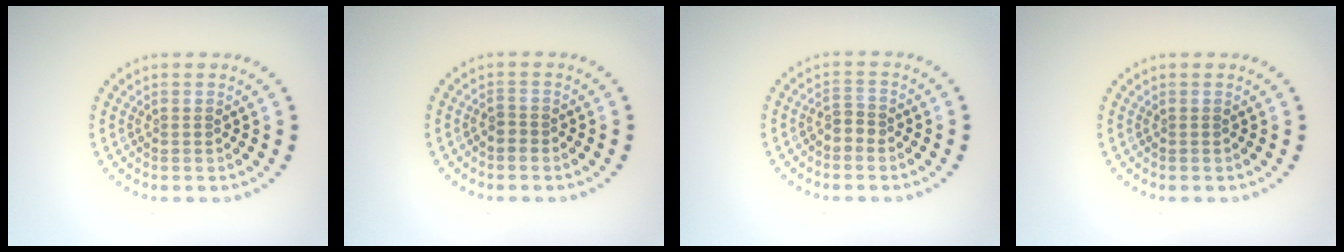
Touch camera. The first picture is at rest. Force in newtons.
{"total": 0.8, "press": 0.6, "slide": 0.5}
{"total": 1.4, "press": 1.2, "slide": 0.6}
{"total": 0.0}